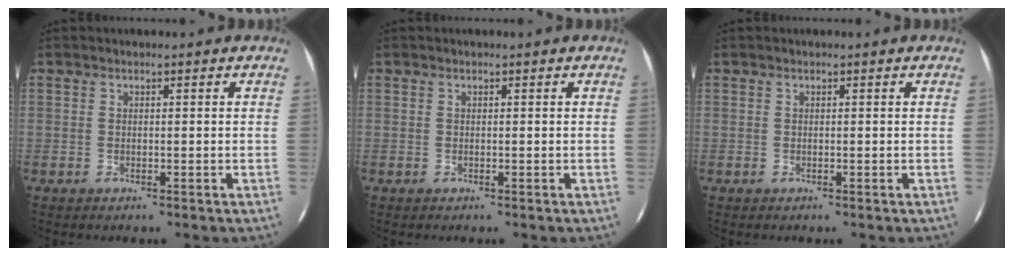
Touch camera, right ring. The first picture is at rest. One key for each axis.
{"total": 0.0}
{"total": 0.0}